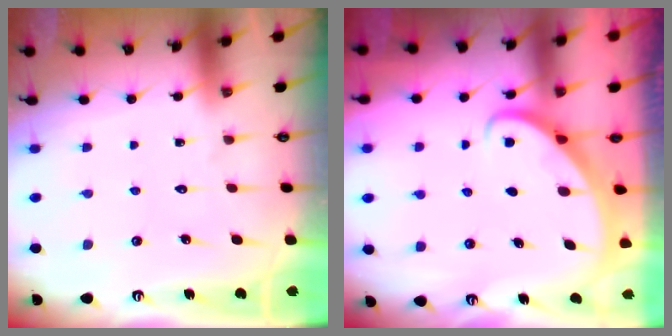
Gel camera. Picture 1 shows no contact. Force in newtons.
{"total": 2.7, "press": 2.7, "slide": 0.2}